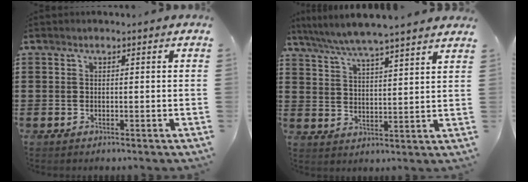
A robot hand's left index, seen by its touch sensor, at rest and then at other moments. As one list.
[{"total": 5.4, "force": [5.0, -0.6, 1.9], "torque": [-0.056, -0.030, 0.086]}]